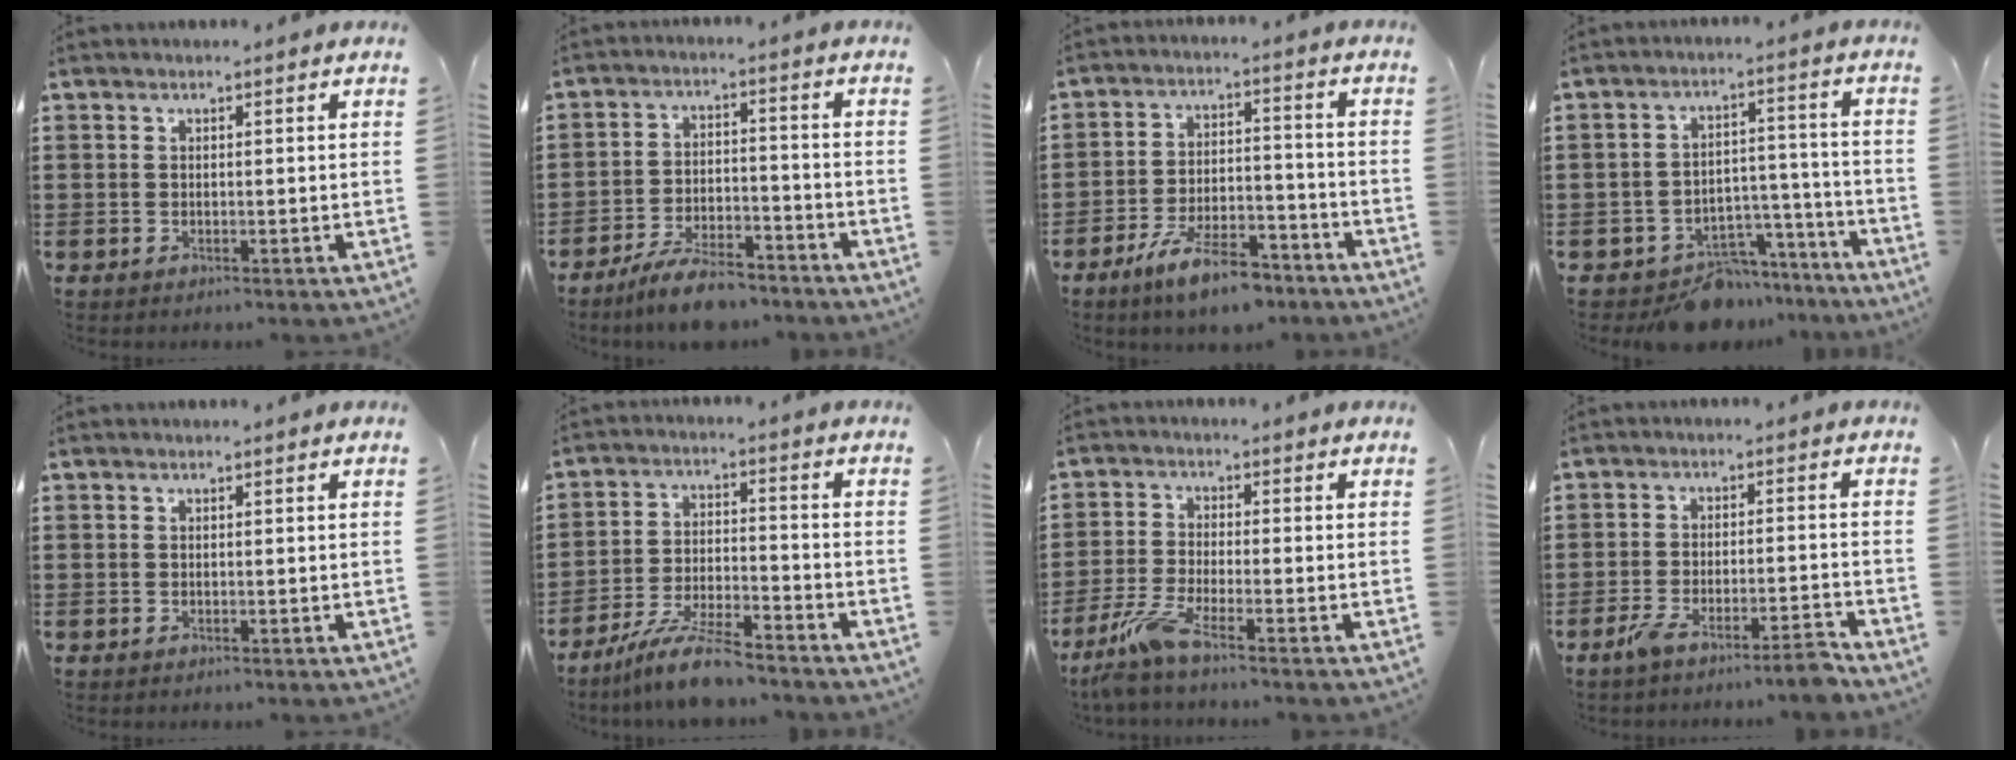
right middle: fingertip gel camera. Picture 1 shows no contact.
{"total": 7.3, "force": [-6.5, 1.3, 3.1], "torque": [-0.063, 0.008, -0.124]}
{"total": 9.1, "force": [-7.2, 2.3, 5.0], "torque": [-0.097, 0.014, -0.135]}
{"total": 7.4, "force": [-6.6, 3.1, 1.5], "torque": [-0.017, 0.038, -0.124]}
{"total": 0.0}
{"total": 8.4, "force": [-7.2, 0.9, 4.2], "torque": [-0.087, 0.002, -0.139]}
{"total": 5.7, "force": [-3.8, 0.5, 4.2], "torque": [-0.102, -0.016, -0.076]}
{"total": 5.1, "force": [-4.1, 0.2, 3.0], "torque": [-0.054, -0.005, -0.076]}